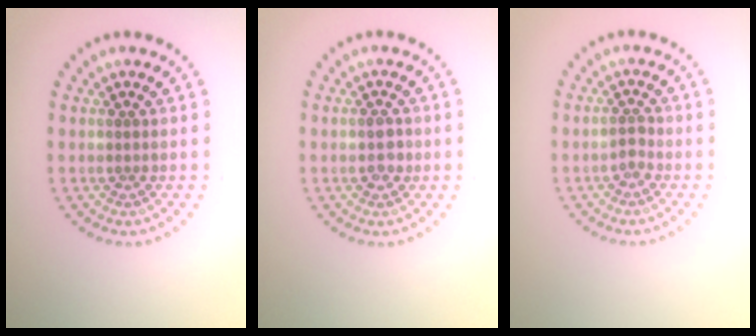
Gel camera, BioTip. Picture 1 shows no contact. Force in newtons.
{"total": 1.5, "press": 1.5, "slide": 0.1}
{"total": 1.1, "press": 1.0, "slide": 0.4}